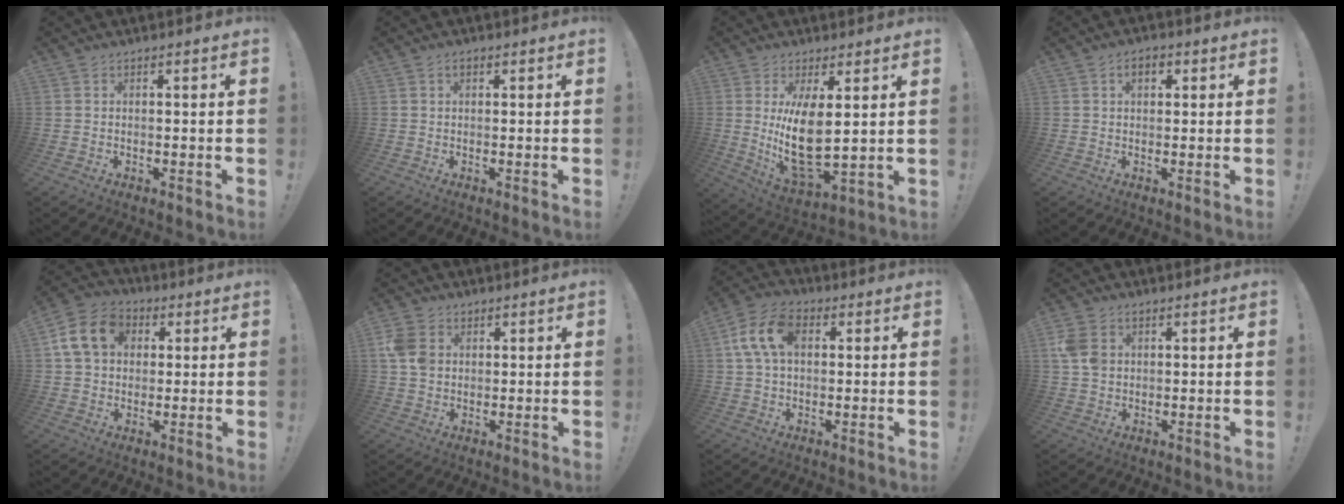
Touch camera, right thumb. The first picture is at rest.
{"total": 1.3, "force": [0.5, 0.7, 0.9], "torque": [-0.017, 0.003, 0.008]}
{"total": 13.6, "force": [3.2, 5.5, 12.1], "torque": [-0.229, -0.042, 0.053]}
{"total": 3.4, "force": [1.0, 2.2, 2.4], "torque": [-0.034, 0.004, 0.014]}
{"total": 14.7, "force": [3.9, 11.6, 8.2], "torque": [-0.127, 0.007, 0.080]}
{"total": 7.7, "force": [1.7, 6.4, 4.0], "torque": [-0.072, 0.006, 0.034]}
{"total": 12.9, "force": [3.0, 8.4, 9.2], "torque": [-0.169, 0.016, 0.060]}
{"total": 6.1, "force": [1.6, 4.7, 3.4], "torque": [-0.062, 0.005, 0.033]}